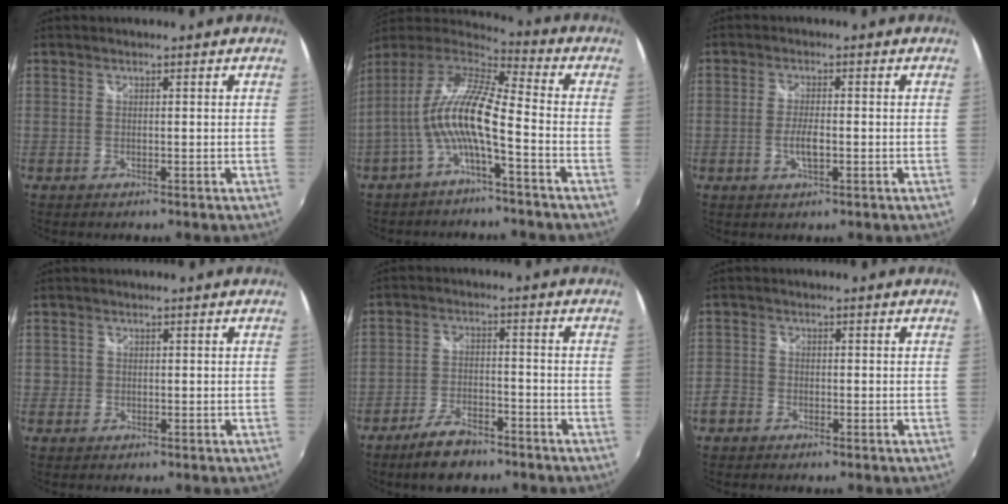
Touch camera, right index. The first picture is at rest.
{"total": 12.4, "force": [-2.6, 2.0, 12.0], "torque": [-0.231, 0.011, -0.053]}
{"total": 4.4, "force": [-1.2, 1.3, 4.0], "torque": [-0.083, -0.003, -0.023]}
{"total": 1.5, "force": [-0.3, 1.5, 0.2], "torque": [-0.004, -0.002, -0.007]}
{"total": 8.1, "force": [-6.1, 3.1, 4.2], "torque": [-0.101, -0.001, -0.105]}
{"total": 3.7, "force": [-2.3, 2.8, 0.8], "torque": [-0.025, 0.003, -0.046]}